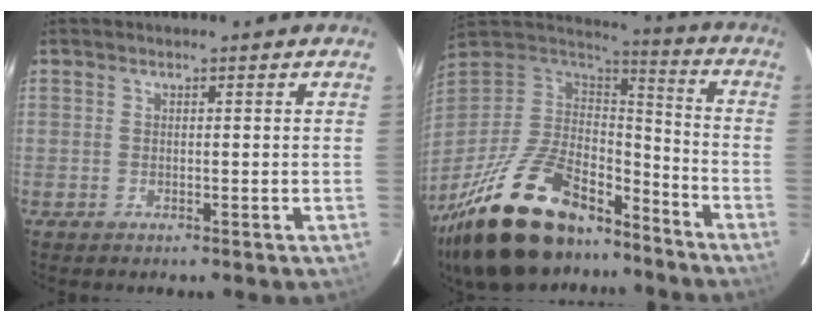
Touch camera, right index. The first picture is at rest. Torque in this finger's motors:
{"motor_torque": [1.06, -1.08, 1.05, 0.21]}